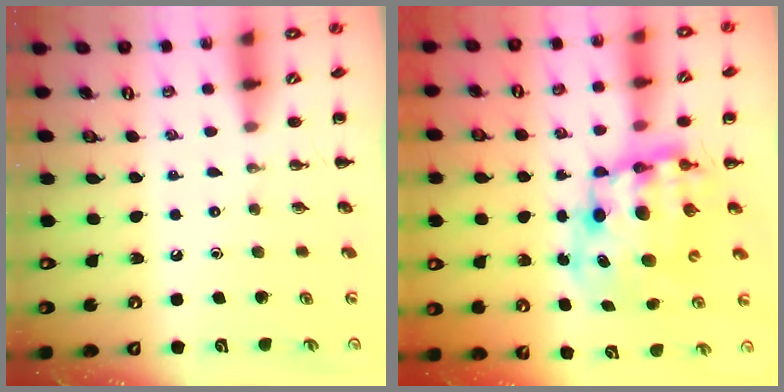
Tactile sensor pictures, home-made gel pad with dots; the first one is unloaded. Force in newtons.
{"total": 11.8, "press": 11.5, "slide": 2.9}